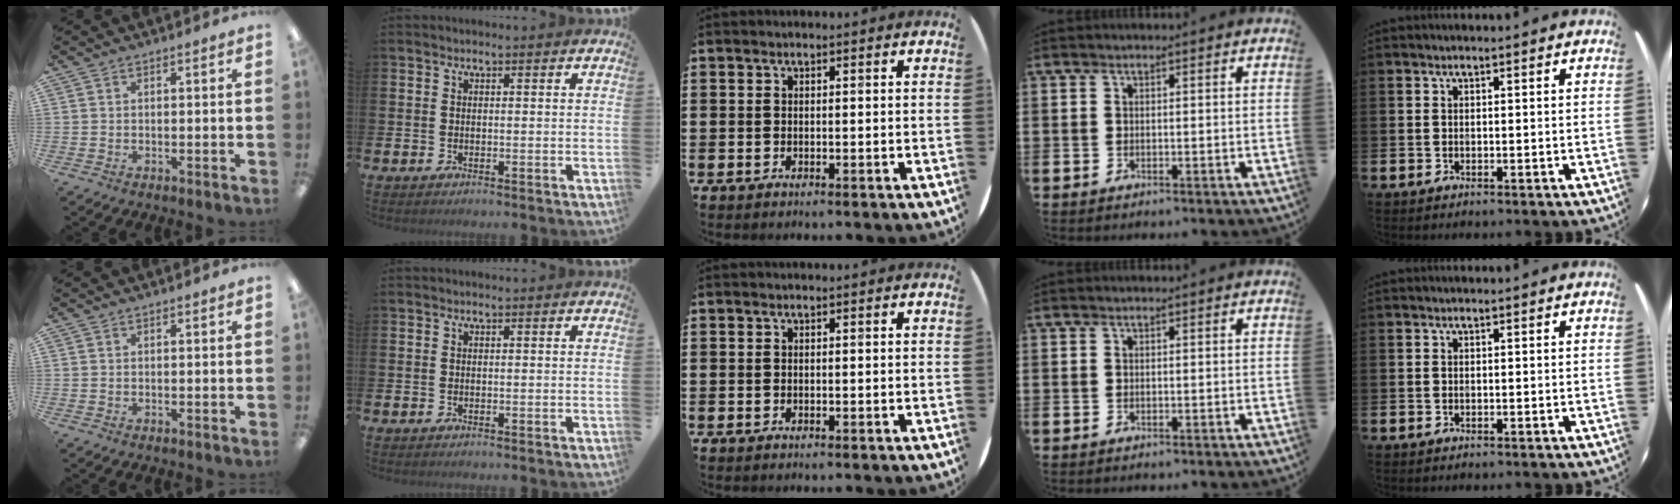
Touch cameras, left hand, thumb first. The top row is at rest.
{}